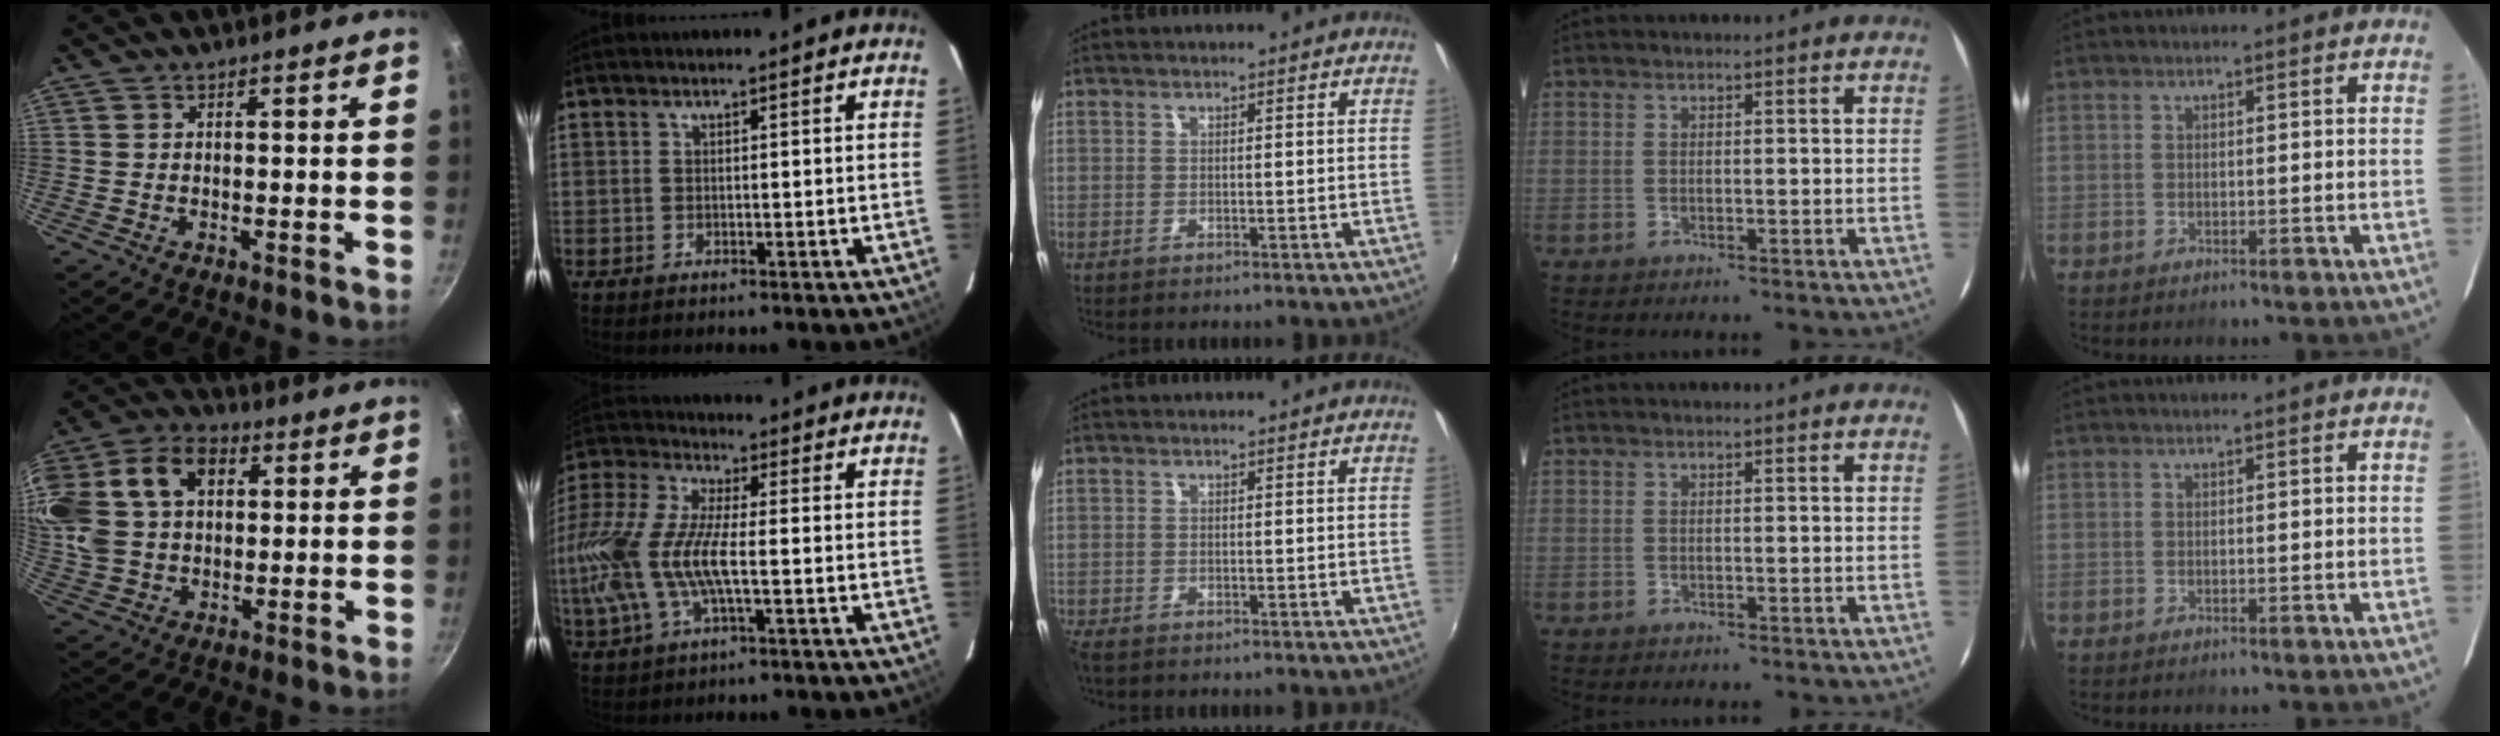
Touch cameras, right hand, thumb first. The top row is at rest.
{"thumb": {"total": 25.3, "force": [6.6, 18.1, 16.4], "torque": [-0.369, 0.043, 0.110]}, "index": {"total": 17.3, "force": [-2.4, 6.0, 16.0], "torque": [-0.339, -0.002, -0.051]}, "middle": {"total": 2.0, "force": [-1.5, 0.9, 0.9], "torque": [-0.021, -0.011, -0.026]}}